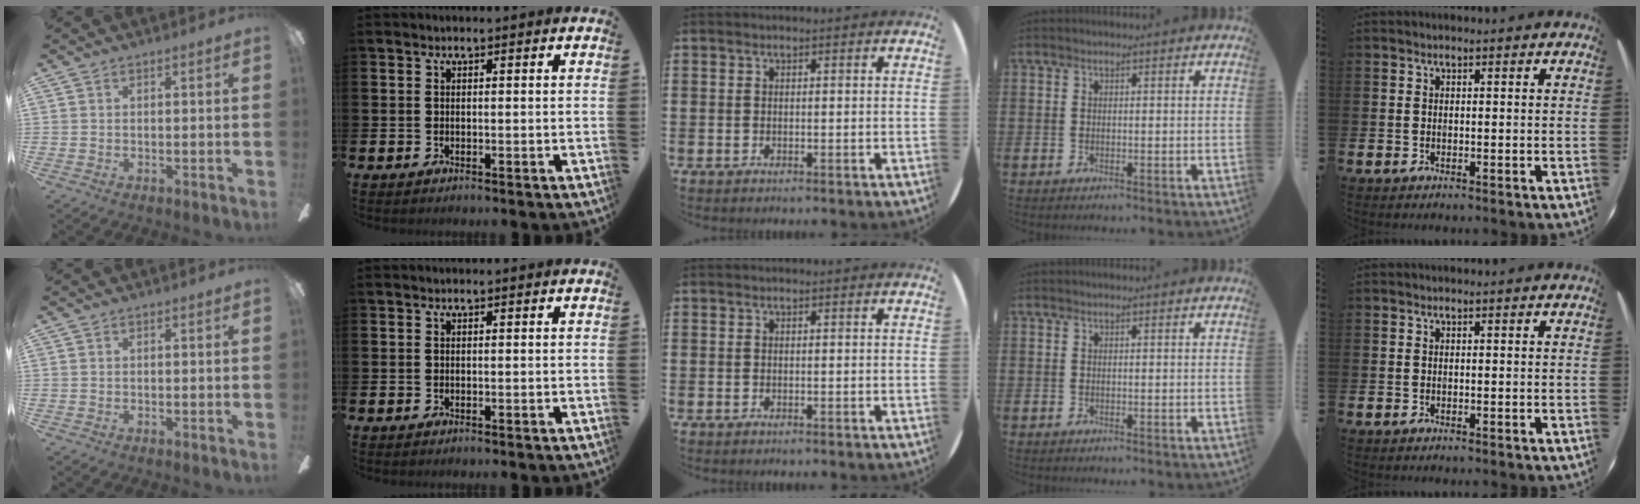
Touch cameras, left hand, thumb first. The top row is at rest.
{}